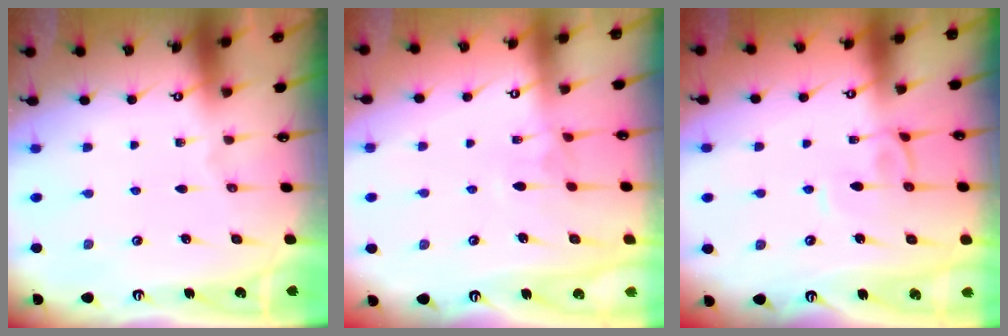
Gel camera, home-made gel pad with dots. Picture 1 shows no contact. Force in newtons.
{"total": 2.0, "press": 1.9, "slide": 0.5}
{"total": 2.1, "press": 2.0, "slide": 0.4}